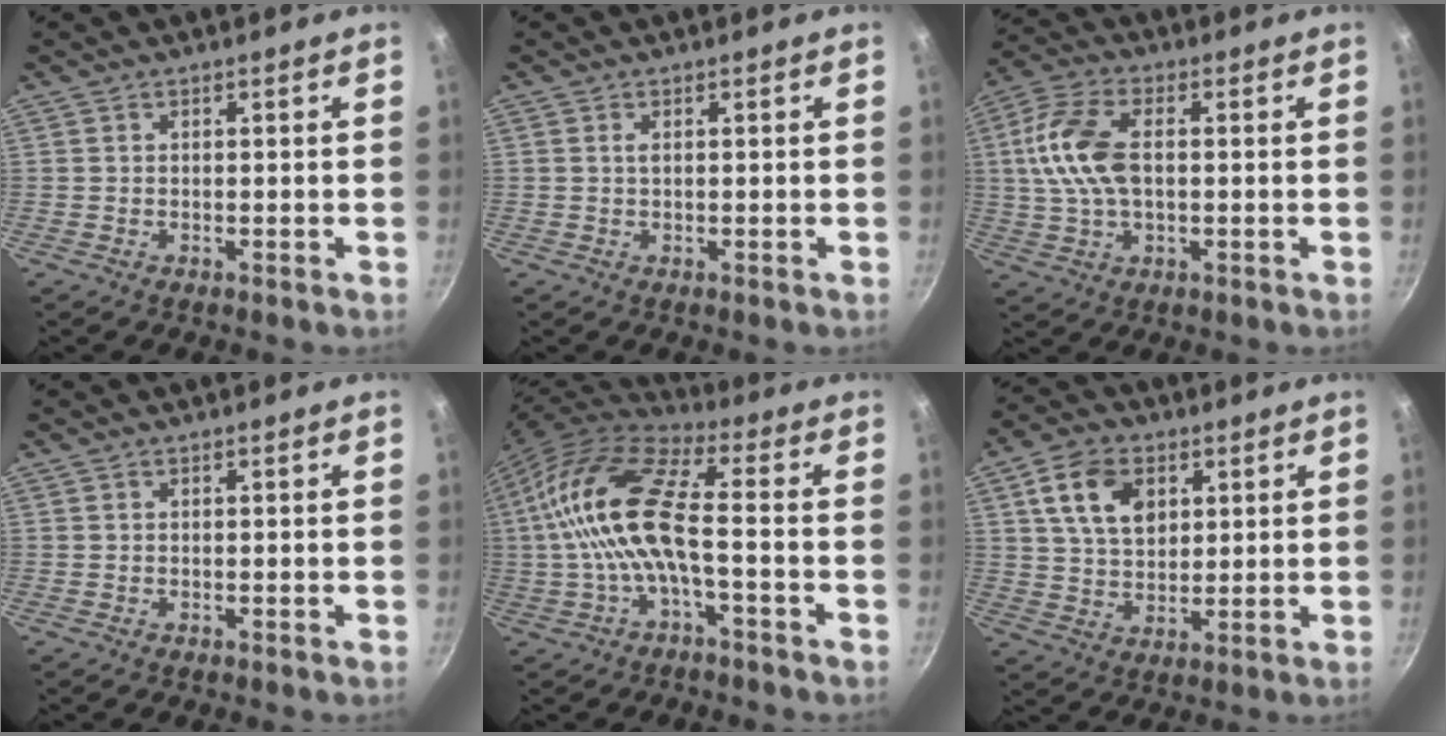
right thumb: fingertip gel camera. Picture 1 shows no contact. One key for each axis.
{"total": 0.6, "fx": 0.2, "fy": 0.2, "fz": 0.6, "tx": -0.010, "ty": 0.000, "tz": 0.004}
{"total": 2.4, "fx": -2.0, "fy": 0.6, "fz": 1.1, "tx": -0.044, "ty": 0.024, "tz": -0.047}
{"total": 0.0}
{"total": 15.8, "fx": -1.7, "fy": 5.9, "fz": 14.5, "tx": -0.295, "ty": 0.039, "tz": -0.048}
{"total": 10.6, "fx": 3.7, "fy": 7.2, "fz": 6.8, "tx": -0.099, "ty": -0.004, "tz": 0.066}